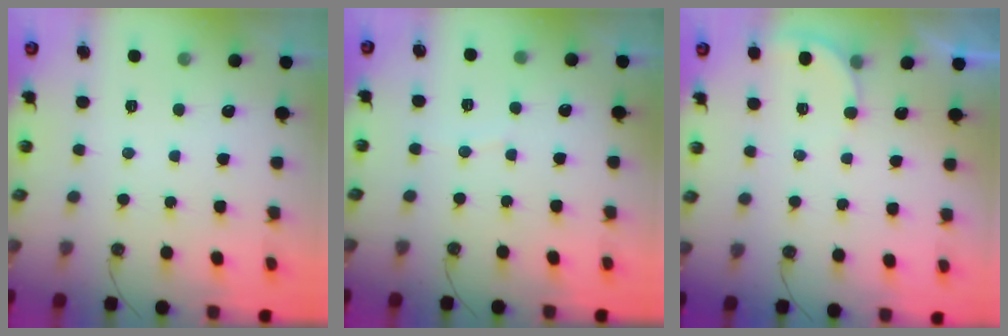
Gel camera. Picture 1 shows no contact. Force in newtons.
{"total": 3.3, "press": 3.3, "slide": 0.4}
{"total": 3.4, "press": 3.4, "slide": 0.2}